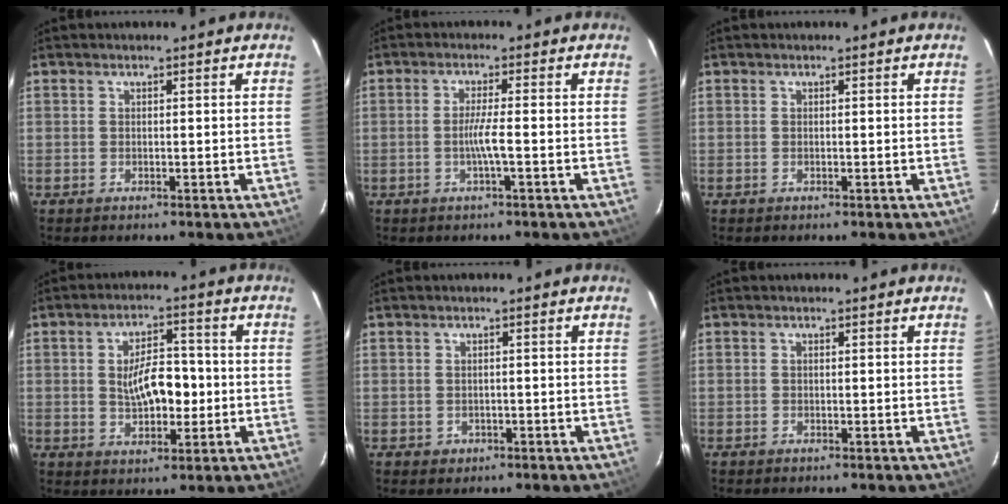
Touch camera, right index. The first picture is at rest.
{"total": 3.3, "force": [-1.1, -0.6, 3.1], "torque": [-0.059, -0.003, -0.022]}
{"total": 0.0}
{"total": 8.6, "force": [-0.4, 4.3, 7.4], "torque": [-0.132, 0.010, 0.002]}
{"total": 1.9, "force": [-0.5, 1.9, 0.3], "torque": [-0.004, 0.002, -0.001]}
{"total": 0.0}